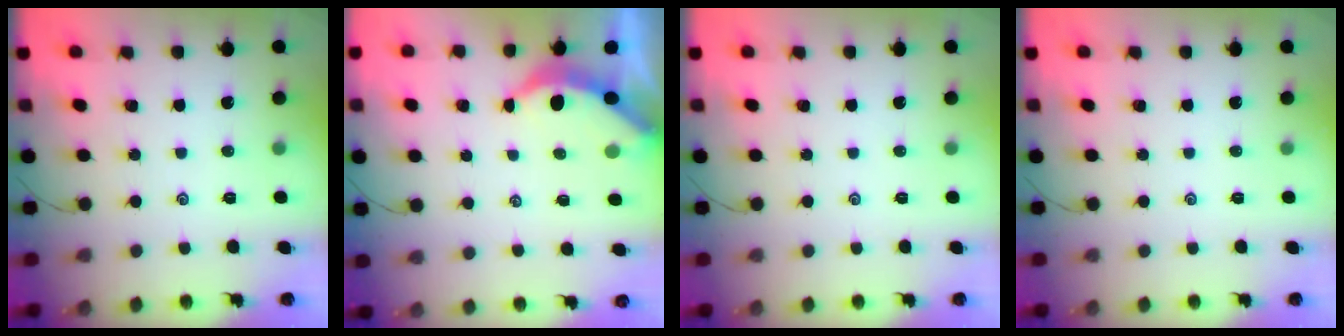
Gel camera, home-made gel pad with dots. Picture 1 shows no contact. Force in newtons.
{"total": 3.6, "press": 3.6, "slide": 0.4}
{"total": 0.0}
{"total": 0.0}